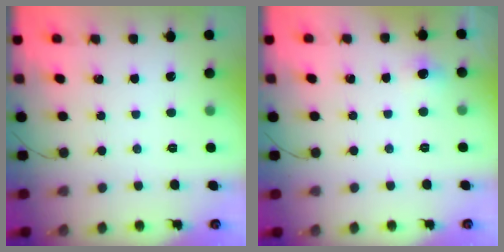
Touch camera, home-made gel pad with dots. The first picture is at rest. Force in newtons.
{"total": 8.0, "press": 4.2, "slide": 6.7}